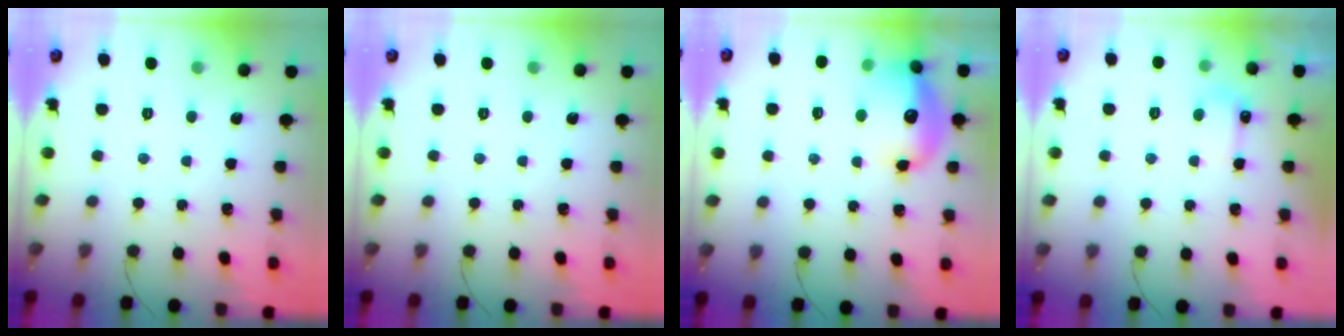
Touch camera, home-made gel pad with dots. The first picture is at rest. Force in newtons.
{"total": 0.0}
{"total": 14.2, "press": 13.8, "slide": 3.2}
{"total": 4.6, "press": 4.4, "slide": 1.3}